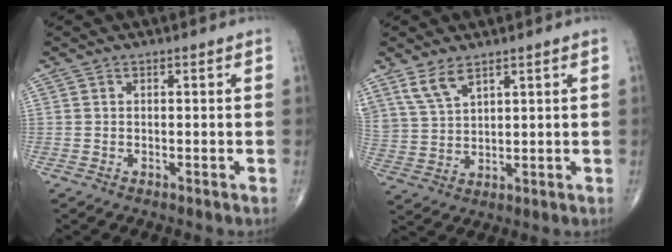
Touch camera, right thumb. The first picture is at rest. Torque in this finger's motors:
{"motor_torque": [0.07, 0.11, 0.50, 0.53, 0.06]}